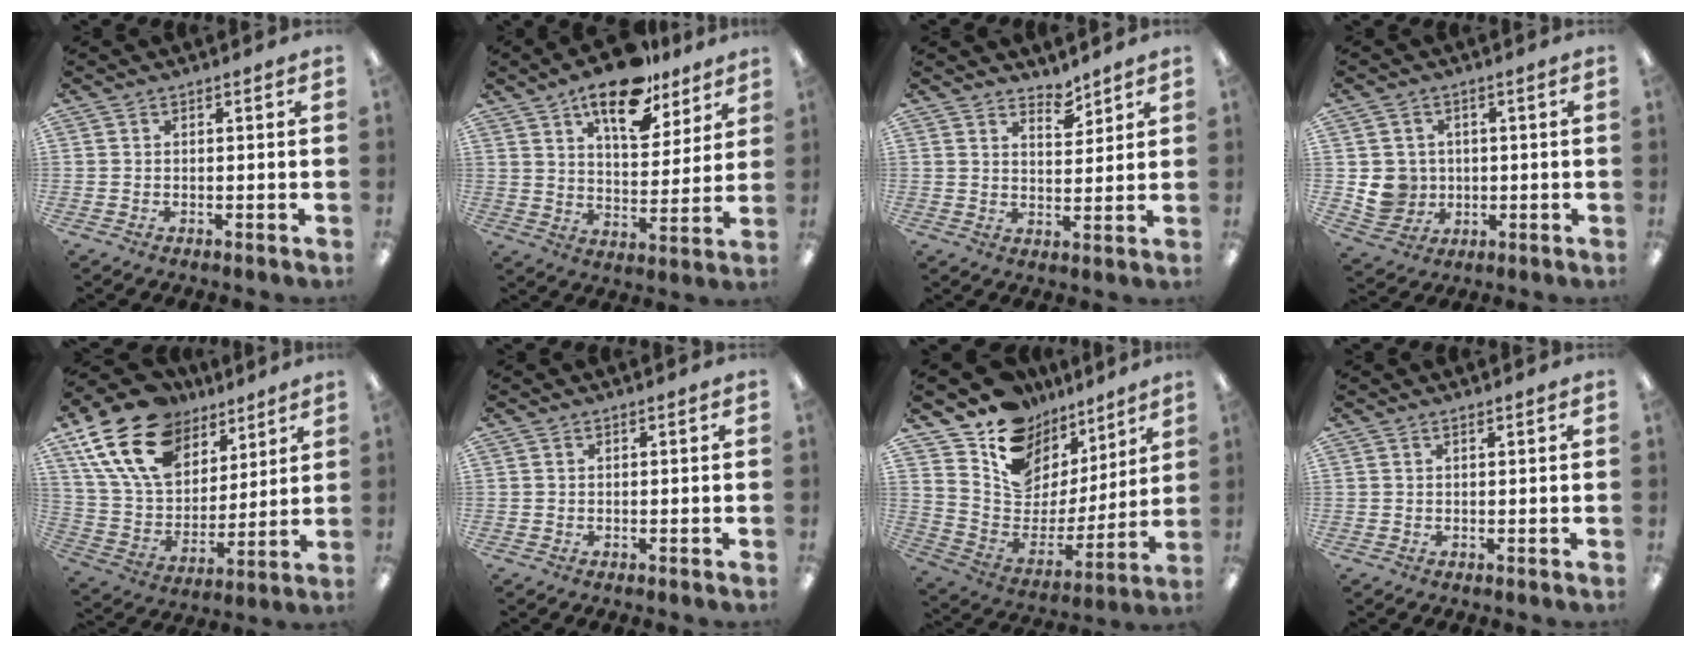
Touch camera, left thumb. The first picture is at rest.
{"total": 16.5, "force": [11.5, 7.4, 9.1], "torque": [-0.137, -0.059, 0.197]}
{"total": 4.7, "force": [4.2, 1.6, 1.2], "torque": [-0.001, -0.036, 0.072]}
{"total": 7.0, "force": [0.1, 6.9, 1.5], "torque": [-0.042, 0.008, 0.011]}
{"total": 21.7, "force": [12.5, 13.6, 11.4], "torque": [-0.225, -0.054, 0.229]}
{"total": 0.0}
{"total": 13.7, "force": [9.4, 9.4, 3.0], "torque": [-0.068, -0.086, 0.178]}
{"total": 0.5, "force": [0.5, 0.1, 0.2], "torque": [-0.005, 0.002, 0.008]}